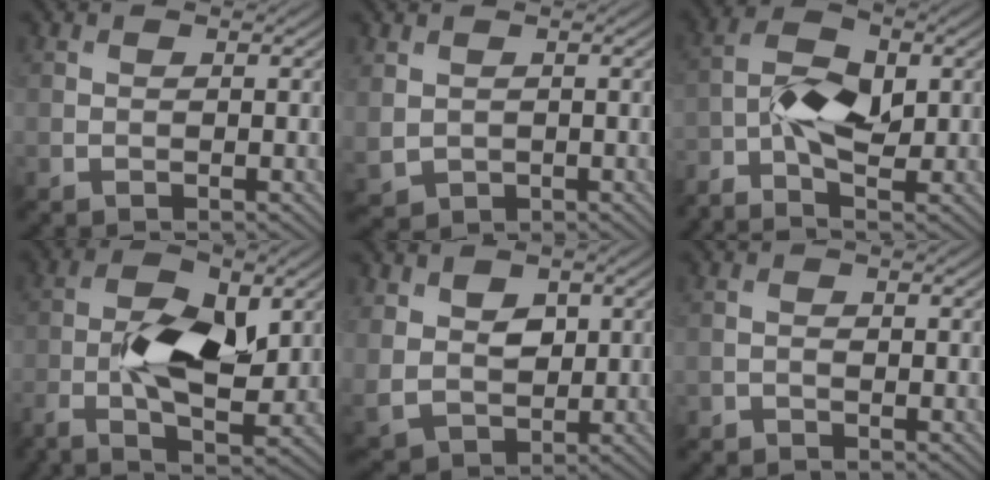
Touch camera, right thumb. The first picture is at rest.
{"total": 2.4, "force": [0.6, 2.0, 1.2], "torque": [-0.042, -0.009, 0.018]}
{"total": 6.5, "force": [-2.2, 2.9, 5.4], "torque": [-0.112, 0.010, -0.052]}
{"total": 9.9, "force": [-1.2, 4.5, 8.7], "torque": [-0.178, -0.004, -0.024]}
{"total": 6.7, "force": [2.1, 4.9, 4.0], "torque": [-0.107, -0.006, 0.042]}
{"total": 0.9, "force": [-0.8, 0.4, 0.1], "torque": [-0.002, -0.001, -0.017]}